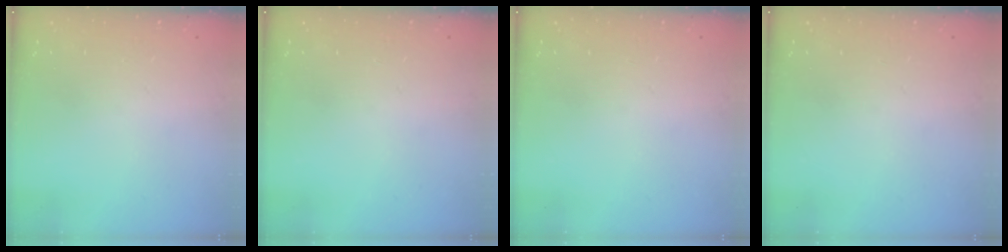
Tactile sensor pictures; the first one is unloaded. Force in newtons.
{"total": 0.0}
{"total": 0.0}
{"total": 0.0}